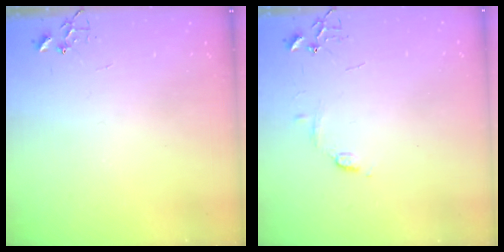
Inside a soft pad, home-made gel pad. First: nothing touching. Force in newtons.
{"total": 6.1, "press": 6.1, "slide": 0.7}